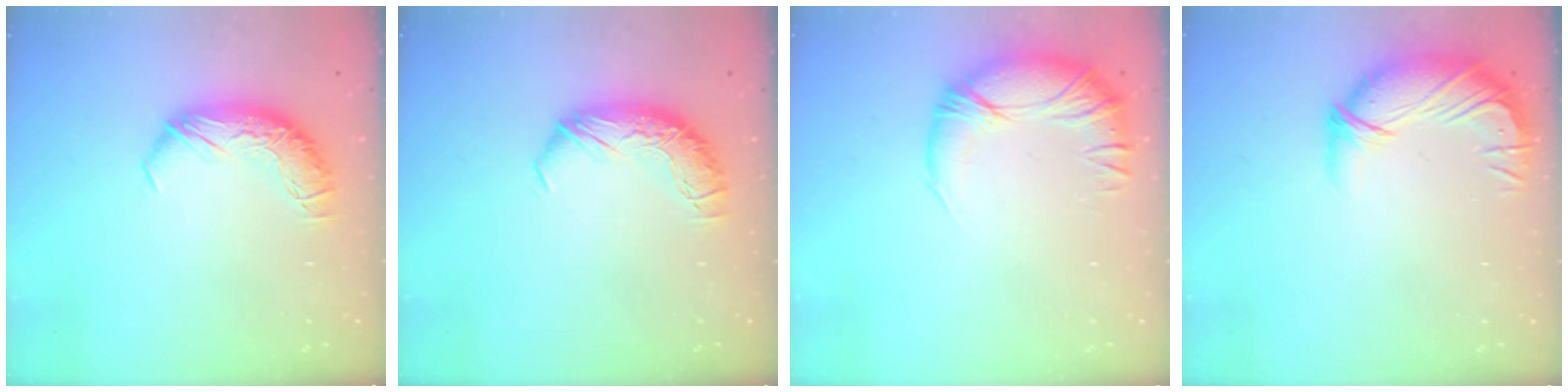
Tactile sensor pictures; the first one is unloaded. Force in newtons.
{"total": 0.0}
{"total": 3.2, "press": 1.2, "slide": 3.0}
{"total": 2.9, "press": 0.1, "slide": 2.9}